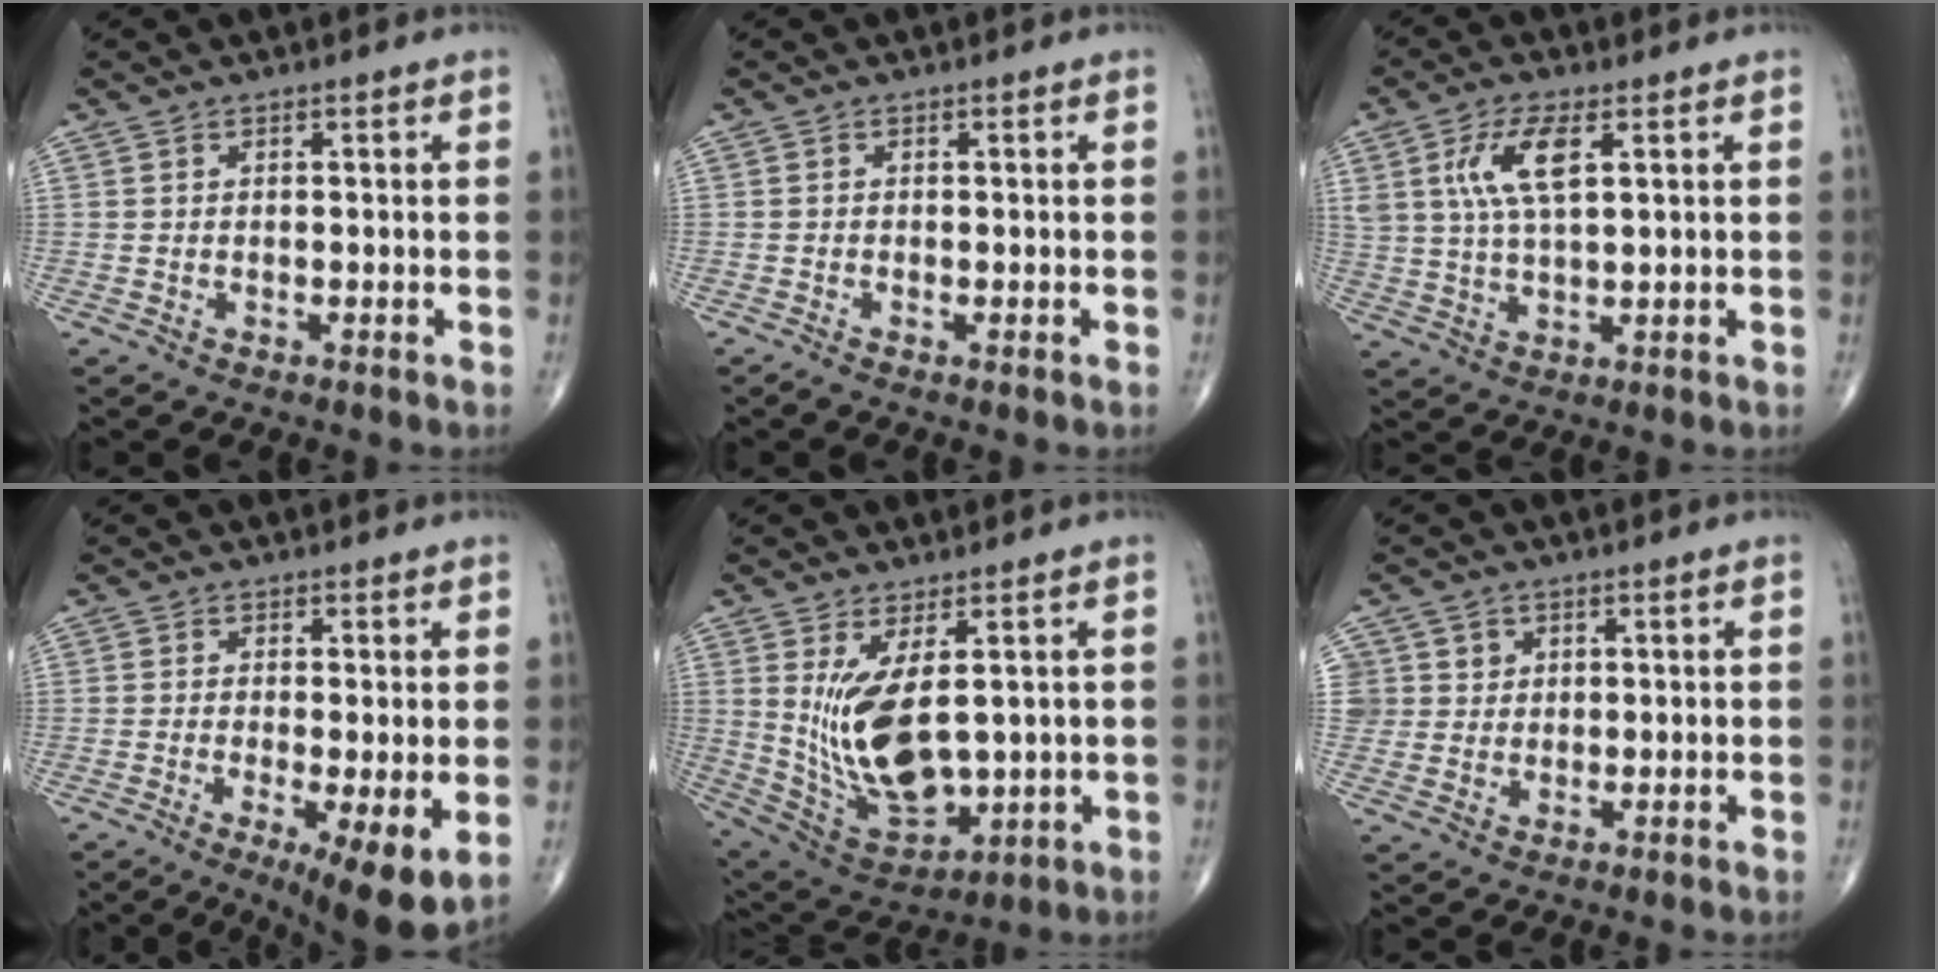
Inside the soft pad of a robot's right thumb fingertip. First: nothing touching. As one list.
[{"total": 0.7, "force": [-0.4, -0.1, 0.5], "torque": [-0.017, -0.003, -0.012]}, {"total": 8.5, "force": [3.0, 3.2, 7.3], "torque": [-0.151, -0.004, 0.062]}, {"total": 9.9, "force": [-2.8, 2.4, 9.1], "torque": [-0.146, -0.024, -0.041]}, {"total": 13.9, "force": [2.1, 6.6, 12.0], "torque": [-0.209, -0.025, 0.066]}, {"total": 4.2, "force": [1.5, 3.9, -0.1], "torque": [0.032, -0.003, 0.023]}]